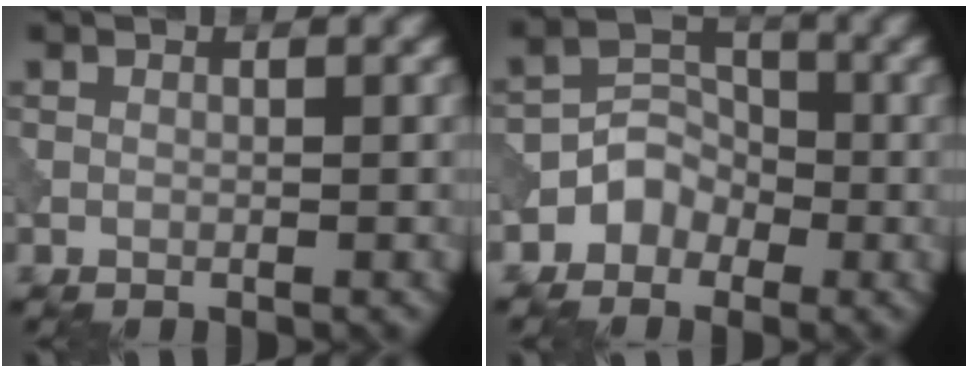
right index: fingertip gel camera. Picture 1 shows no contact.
{"total": 2.7, "force": [-1.6, 2.1, 0.6], "torque": [0.003, 0.013, -0.032]}